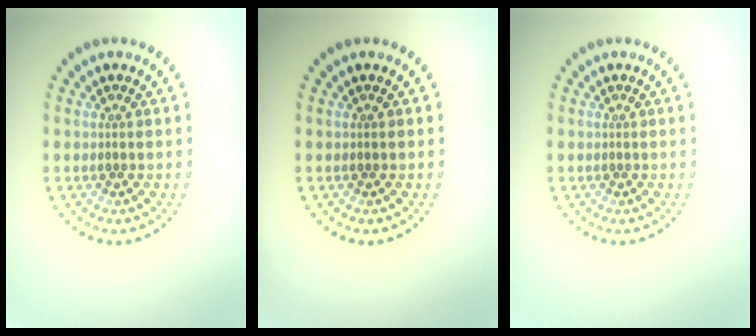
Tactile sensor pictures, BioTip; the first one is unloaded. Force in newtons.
{"total": 0.0}
{"total": 0.0}